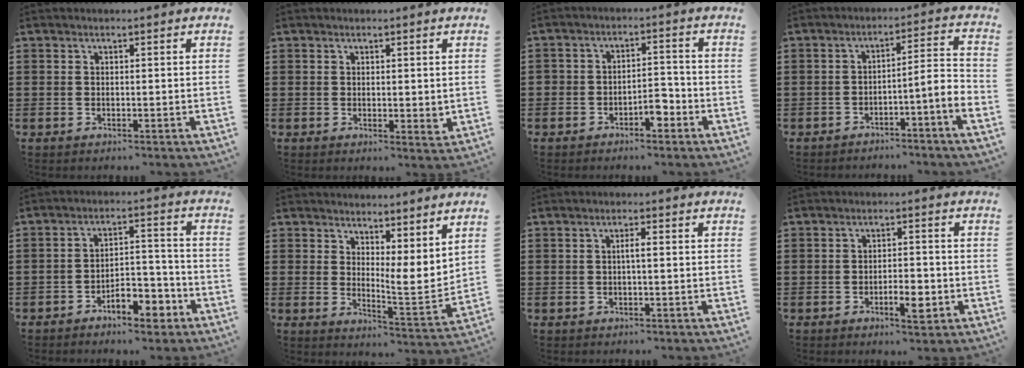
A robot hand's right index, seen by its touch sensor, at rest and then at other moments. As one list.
[{"total": 1.6, "force": [0.7, 0.8, 1.1], "torque": [-0.014, -0.002, 0.012]}, {"total": 3.8, "force": [-2.6, 2.0, 2.0], "torque": [-0.035, 0.012, -0.052]}, {"total": 4.7, "force": [-3.2, -0.3, 3.4], "torque": [-0.061, -0.010, -0.063]}, {"total": 6.4, "force": [-4.5, 2.5, 3.9], "torque": [-0.061, 0.018, -0.082]}, {"total": 5.4, "force": [4.5, 1.4, 2.5], "torque": [-0.039, -0.043, 0.081]}, {"total": 1.7, "force": [-0.1, 0.2, 1.7], "torque": [-0.031, 0.001, -0.004]}, {"total": 4.2, "force": [-1.8, 1.4, 3.5], "torque": [-0.059, 0.004, -0.031]}]